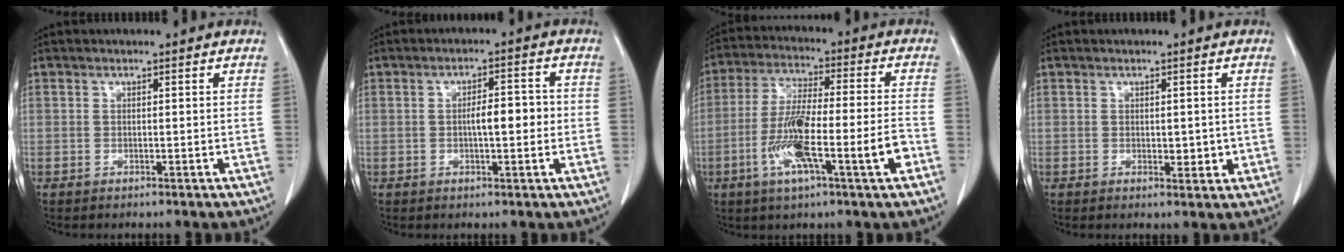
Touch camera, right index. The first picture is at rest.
{"total": 4.6, "force": [-0.3, 1.2, 4.4], "torque": [-0.073, 0.010, -0.003]}
{"total": 13.5, "force": [-4.7, 1.0, 12.6], "torque": [-0.236, 0.000, -0.081]}
{"total": 2.6, "force": [-0.1, 1.5, 2.2], "torque": [-0.025, -0.004, 0.004]}